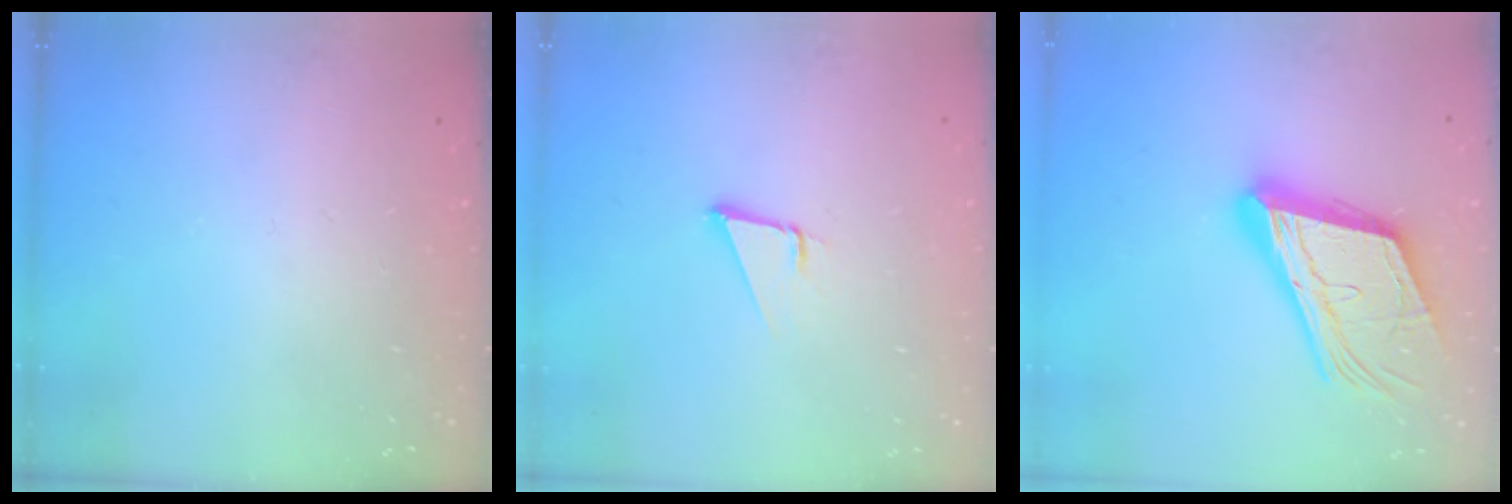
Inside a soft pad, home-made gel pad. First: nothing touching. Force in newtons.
{"total": 1.9, "press": 1.9, "slide": 0.0}
{"total": 23.2, "press": 22.8, "slide": 3.7}